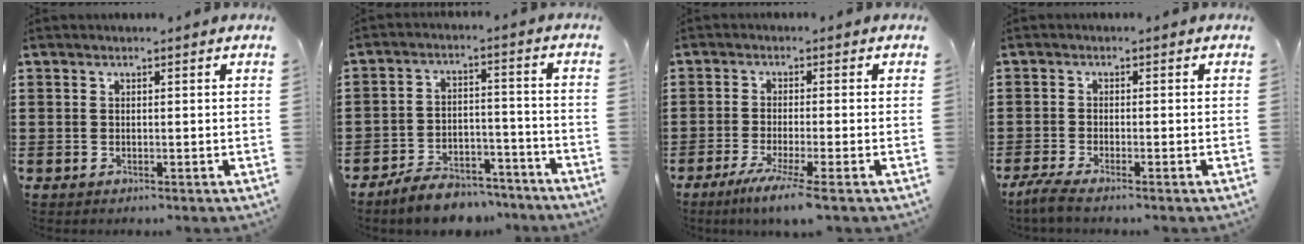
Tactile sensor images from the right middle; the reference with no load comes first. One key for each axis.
{"total": 6.7, "fx": -6.4, "fy": 1.5, "fz": 1.4, "tx": -0.022, "ty": 0.017, "tz": -0.122}
{"total": 4.4, "fx": -3.0, "fy": -0.5, "fz": 3.2, "tx": -0.065, "ty": -0.022, "tz": -0.054}
{"total": 2.2, "fx": -1.9, "fy": -0.1, "fz": 1.2, "tx": -0.037, "ty": -0.008, "tz": -0.040}